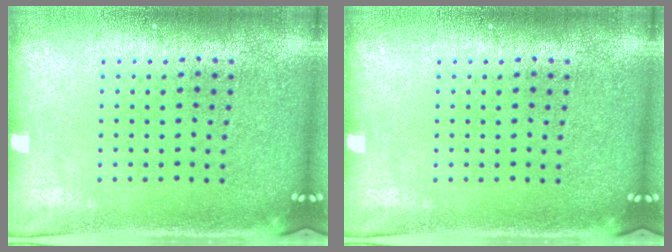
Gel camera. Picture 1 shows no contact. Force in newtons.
{"total": 0.0}